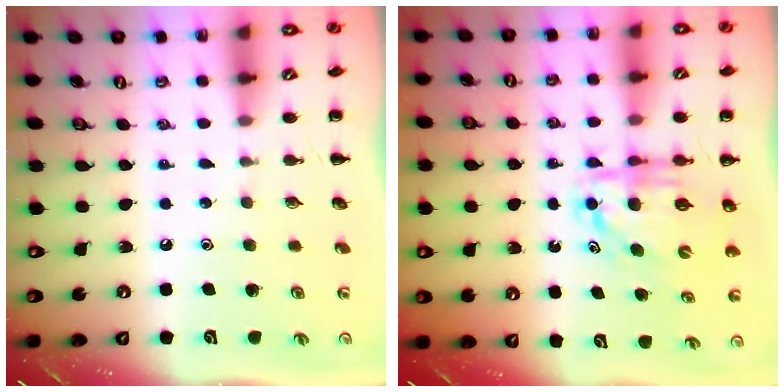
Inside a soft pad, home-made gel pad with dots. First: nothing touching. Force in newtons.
{"total": 6.6, "press": 6.5, "slide": 1.1}